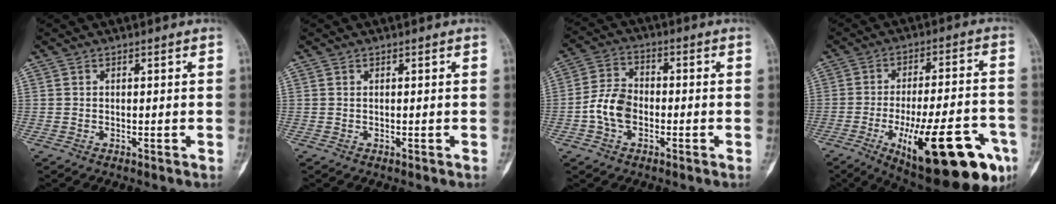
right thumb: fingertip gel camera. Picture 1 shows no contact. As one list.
[{"total": 0.0}, {"total": 7.8, "force": [-1.9, 5.4, 5.3], "torque": [-0.093, 0.023, -0.046]}, {"total": 26.1, "force": [-10.6, 8.3, 22.4], "torque": [-0.276, 0.026, -0.139]}]